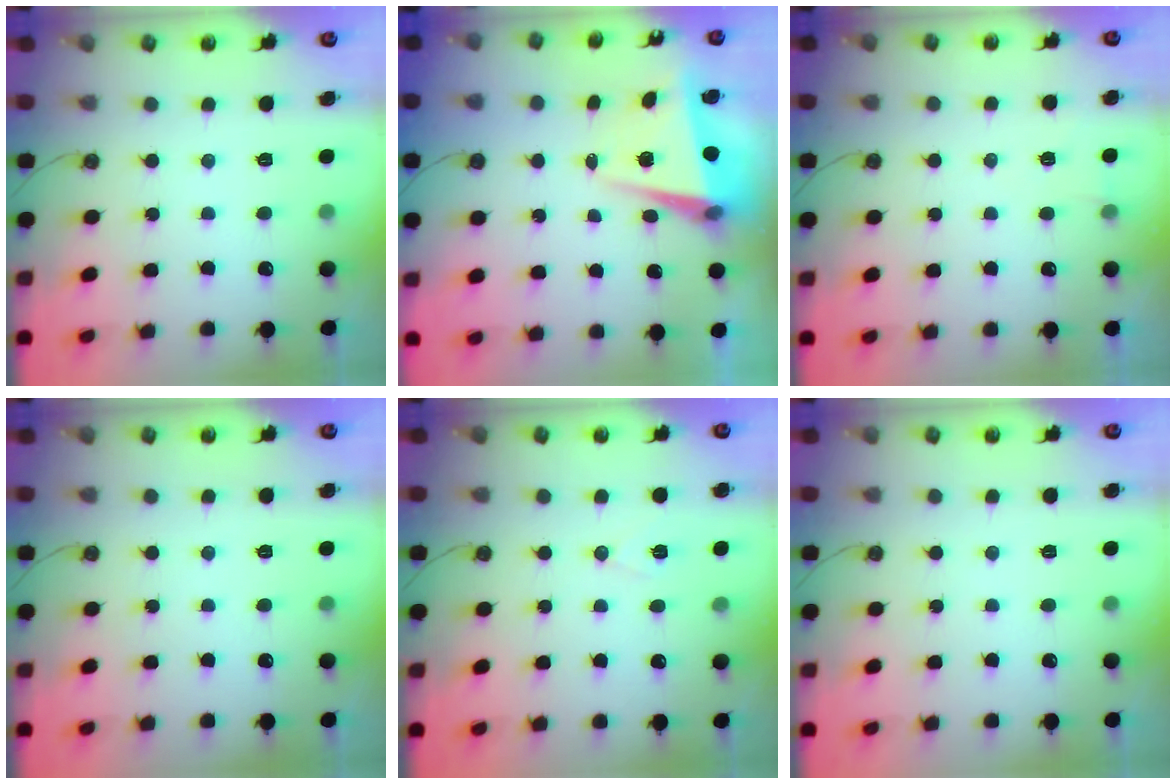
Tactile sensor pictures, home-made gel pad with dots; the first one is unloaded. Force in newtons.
{"total": 5.0, "press": 4.8, "slide": 1.2}
{"total": 5.0, "press": 2.7, "slide": 4.2}
{"total": 0.0}
{"total": 6.3, "press": 4.9, "slide": 4.0}
{"total": 0.0}